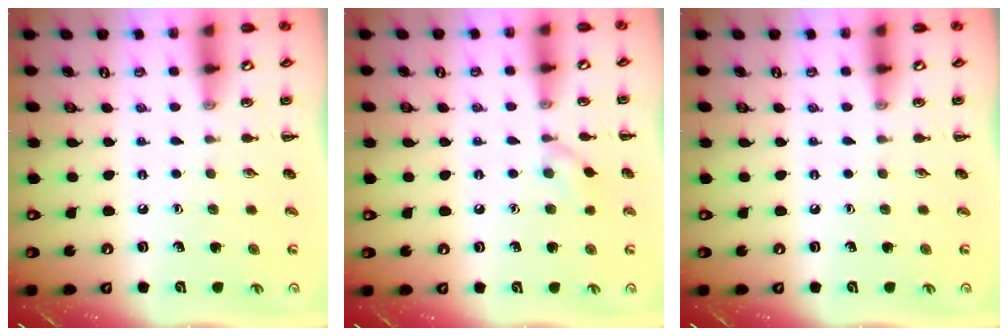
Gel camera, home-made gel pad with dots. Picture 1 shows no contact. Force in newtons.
{"total": 6.6, "press": 6.2, "slide": 2.2}
{"total": 0.0}